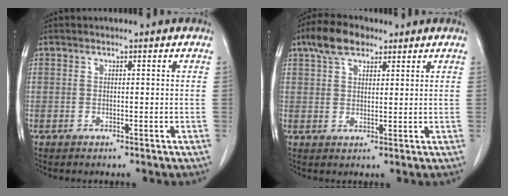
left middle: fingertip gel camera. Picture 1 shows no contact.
{"total": 6.5, "force": [4.3, 3.1, 3.8], "torque": [-0.074, 0.020, 0.079]}